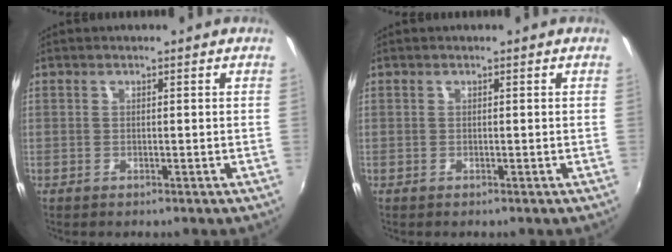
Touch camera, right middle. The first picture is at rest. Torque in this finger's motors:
{"motor_torque": [-0.13, 0.04, -0.03, -0.01]}